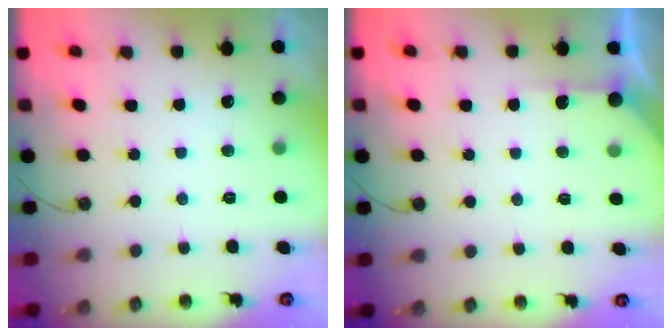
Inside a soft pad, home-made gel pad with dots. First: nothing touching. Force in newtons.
{"total": 4.5, "press": 4.5, "slide": 0.3}